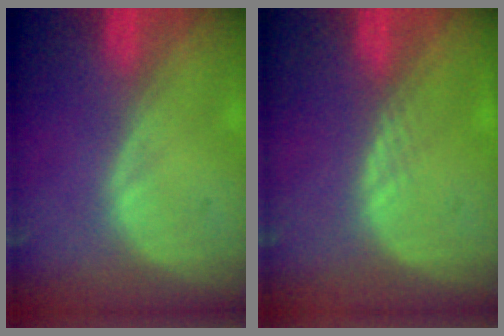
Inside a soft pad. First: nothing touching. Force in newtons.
{"total": 1.0, "press": 0.8, "slide": 0.5}